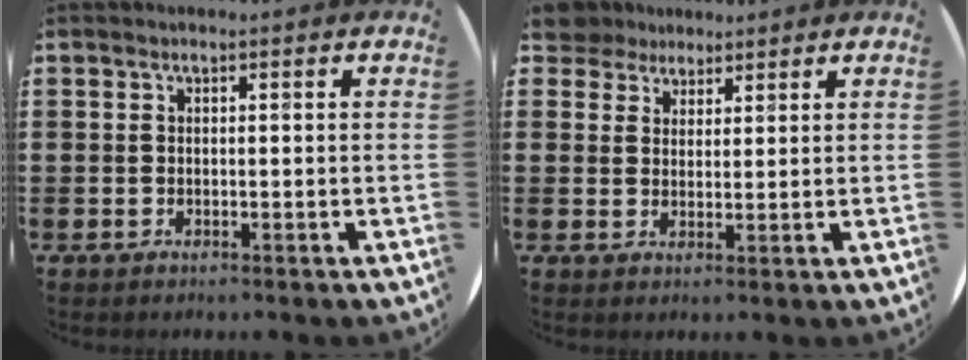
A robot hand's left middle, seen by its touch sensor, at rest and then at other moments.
{"total": 4.3, "force": [3.8, 2.1, 0.2], "torque": [-0.019, 0.001, 0.075]}